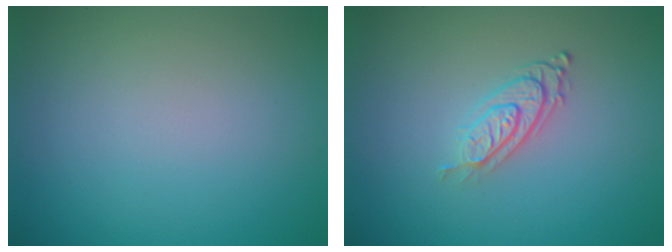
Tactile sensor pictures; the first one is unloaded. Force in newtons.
{"total": 2.9, "press": 1.9, "slide": 2.1}